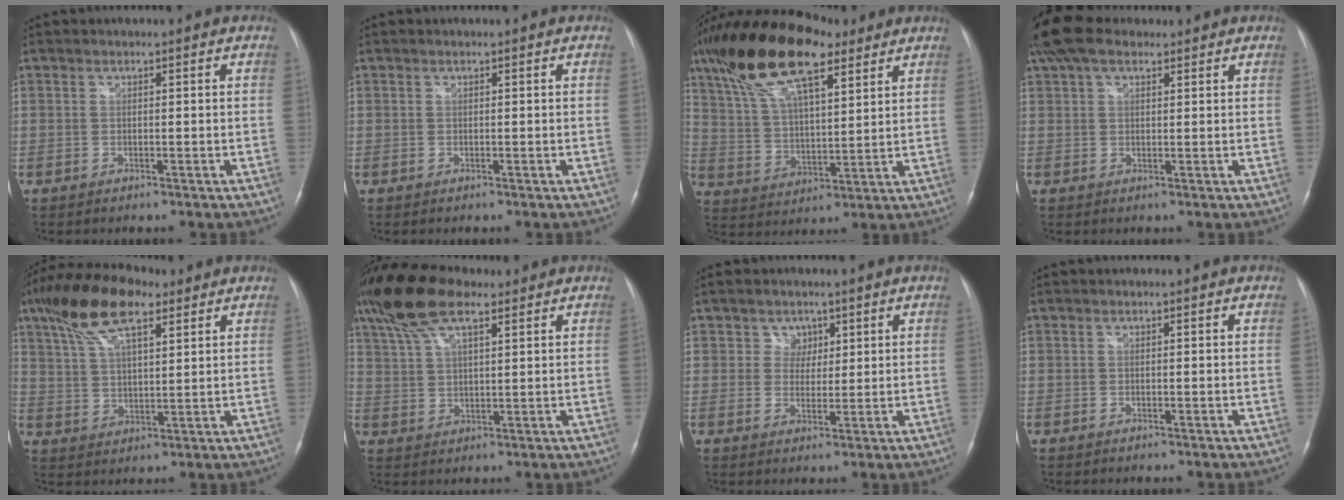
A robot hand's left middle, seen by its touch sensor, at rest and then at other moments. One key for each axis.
{"total": 0.0}
{"total": 18.2, "fx": 11.5, "fy": 6.0, "fz": 12.8, "tx": -0.258, "ty": 0.041, "tz": 0.211}
{"total": 7.3, "fx": 5.1, "fy": 3.3, "fz": 4.0, "tx": -0.090, "ty": 0.040, "tz": 0.098}
{"total": 13.1, "fx": 8.1, "fy": 4.4, "fz": 9.3, "tx": -0.186, "ty": 0.033, "tz": 0.150}
{"total": 10.8, "fx": 7.4, "fy": 3.4, "fz": 7.2, "tx": -0.150, "ty": 0.028, "tz": 0.140}
{"total": 3.2, "fx": 1.6, "fy": 2.7, "fz": 0.3, "tx": 0.001, "ty": 0.001, "tz": 0.025}
{"total": 0.0}